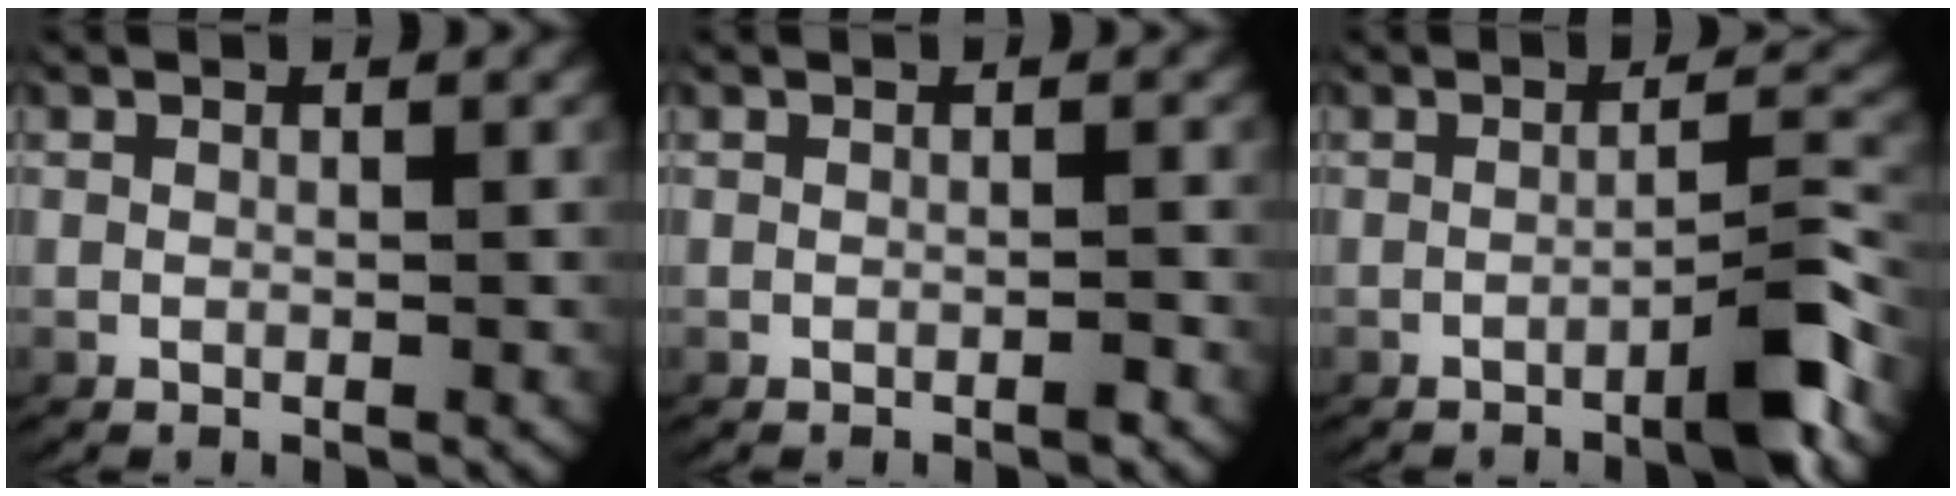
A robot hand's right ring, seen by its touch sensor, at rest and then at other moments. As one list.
[{"total": 0.6, "force": [-0.4, 0.1, 0.3], "torque": [-0.004, 0.004, -0.009]}, {"total": 3.7, "force": [-1.9, 0.6, 3.2], "torque": [-0.045, 0.007, -0.035]}]